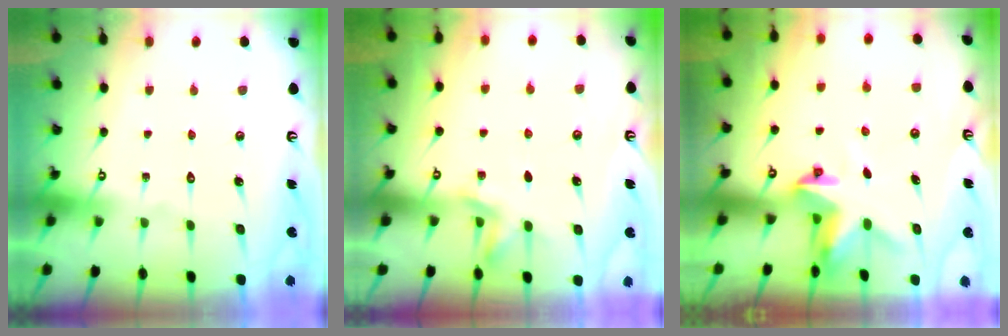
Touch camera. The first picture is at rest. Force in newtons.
{"total": 2.0, "press": 1.6, "slide": 1.1}
{"total": 3.2, "press": 3.2, "slide": 0.1}